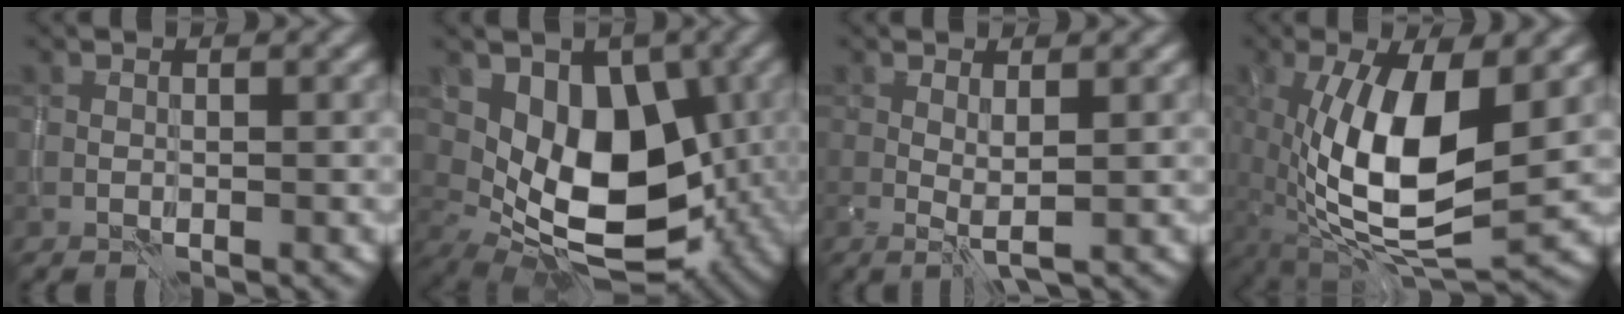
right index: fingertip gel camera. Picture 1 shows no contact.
{"total": 9.8, "force": [0.8, 6.3, 7.5], "torque": [-0.119, -0.020, 0.017]}
{"total": 1.6, "force": [0.4, 0.1, 1.5], "torque": [-0.029, -0.007, 0.007]}
{"total": 11.8, "force": [0.2, 4.7, 10.8], "torque": [-0.201, -0.004, -0.001]}